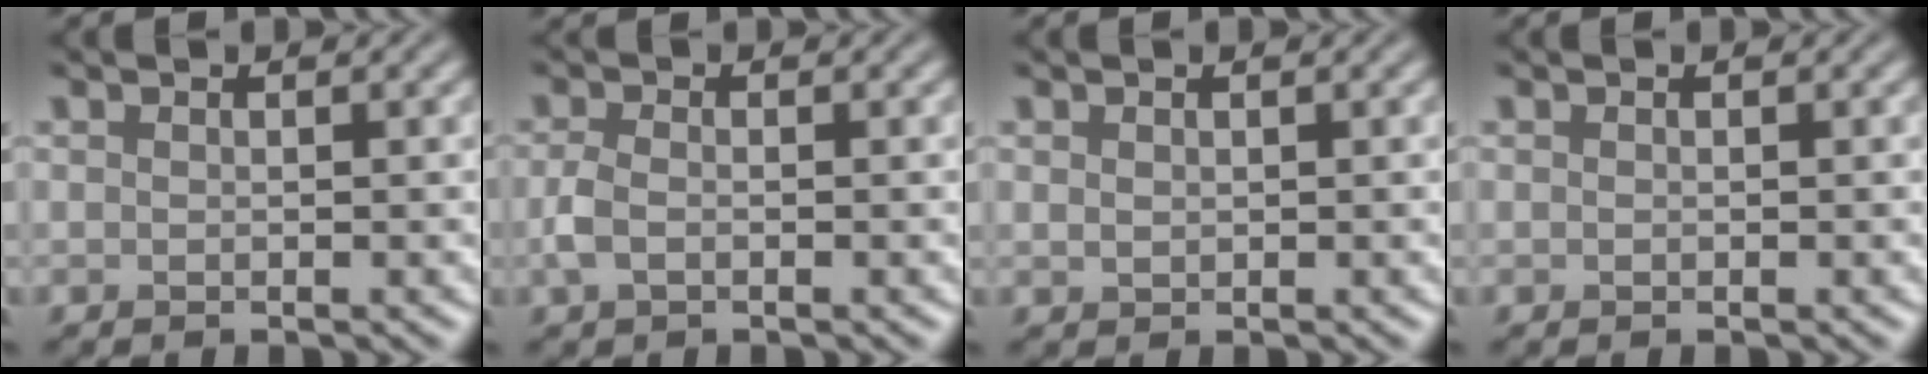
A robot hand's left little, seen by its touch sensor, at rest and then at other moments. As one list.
[{"total": 1.9, "force": [-0.6, 1.1, 1.4], "torque": [-0.034, 0.001, -0.016]}, {"total": 0.6, "force": [0.3, 0.5, 0.2], "torque": [-0.006, -0.003, 0.009]}, {"total": 0.0}]